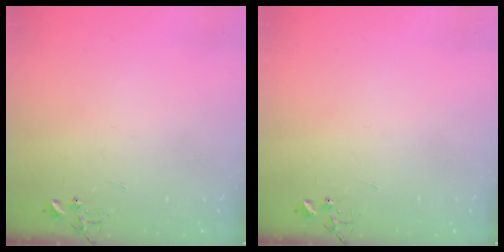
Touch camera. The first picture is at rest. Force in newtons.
{"total": 0.0}